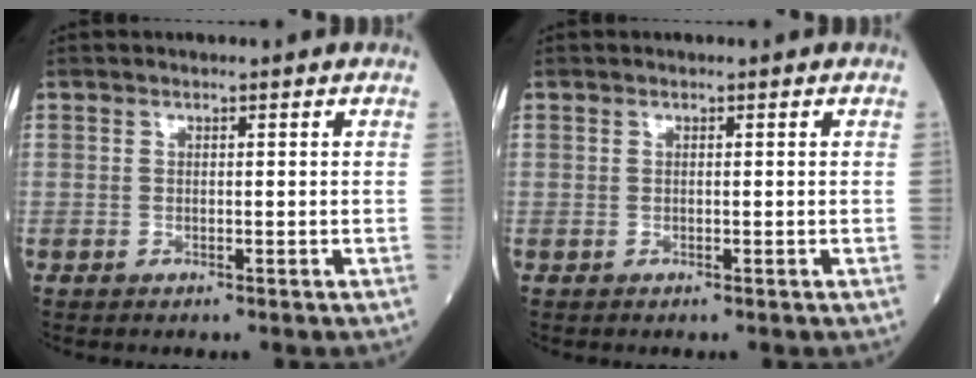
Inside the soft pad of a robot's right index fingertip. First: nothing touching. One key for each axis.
{"total": 0.0}